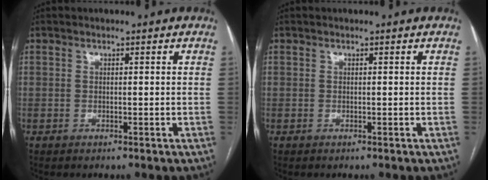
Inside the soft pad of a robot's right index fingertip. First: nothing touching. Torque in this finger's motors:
{"motor_torque": [-0.10, -0.08, 0.00, 0.01]}